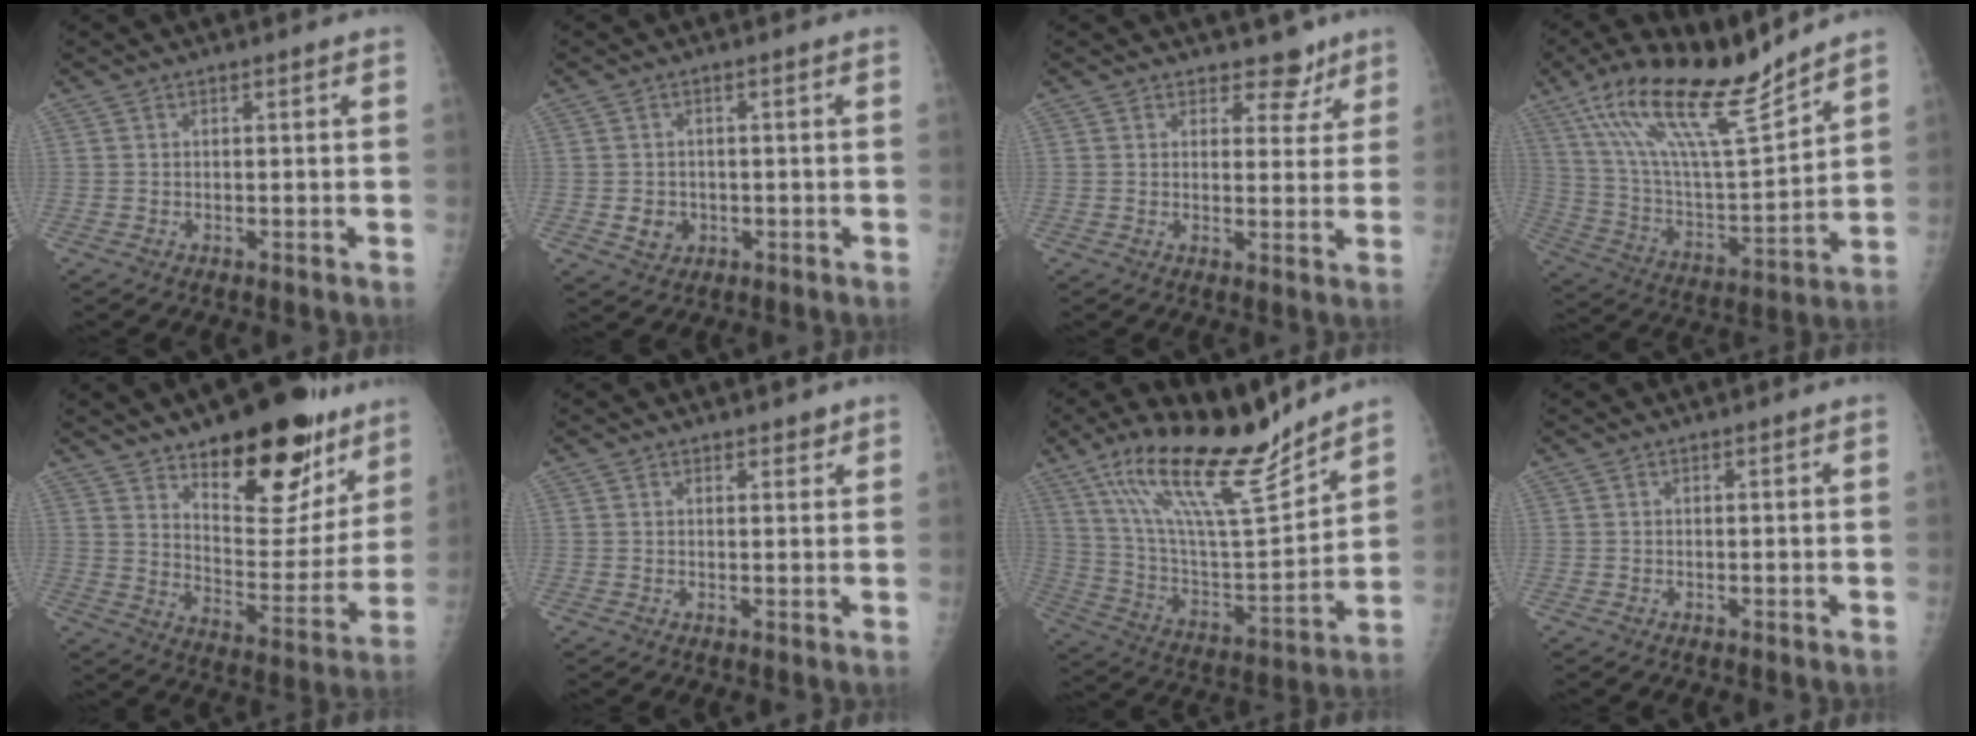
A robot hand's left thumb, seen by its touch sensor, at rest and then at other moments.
{"total": 3.5, "force": [-0.7, 3.1, 1.5], "torque": [-0.011, 0.003, -0.002]}
{"total": 5.0, "force": [3.8, 3.1, 1.1], "torque": [0.018, -0.023, 0.047]}
{"total": 20.5, "force": [15.1, 3.9, 13.3], "torque": [-0.217, -0.067, 0.280]}
{"total": 23.6, "force": [15.0, 10.3, 15.0], "torque": [-0.158, -0.084, 0.223]}
{"total": 1.8, "force": [1.4, 0.9, 0.7], "torque": [0.006, -0.008, 0.015]}
{"total": 22.2, "force": [16.5, 4.8, 14.0], "torque": [-0.218, -0.083, 0.299]}
{"total": 0.0}